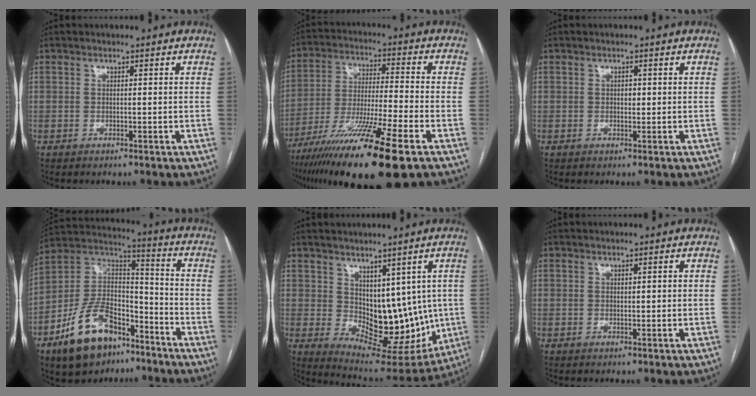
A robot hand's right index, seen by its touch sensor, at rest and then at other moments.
{"total": 19.1, "force": [-11.4, 0.7, 15.3], "torque": [-0.263, -0.050, -0.198]}
{"total": 0.8, "force": [0.1, 0.5, 0.6], "torque": [-0.010, 0.000, 0.002]}
{"total": 17.0, "force": [-10.6, 8.6, 10.1], "torque": [-0.202, 0.025, -0.183]}
{"total": 13.5, "force": [0.7, 7.9, 11.0], "torque": [-0.130, -0.003, 0.040]}
{"total": 0.9, "force": [0.2, 0.2, 0.9], "torque": [-0.016, 0.003, 0.005]}